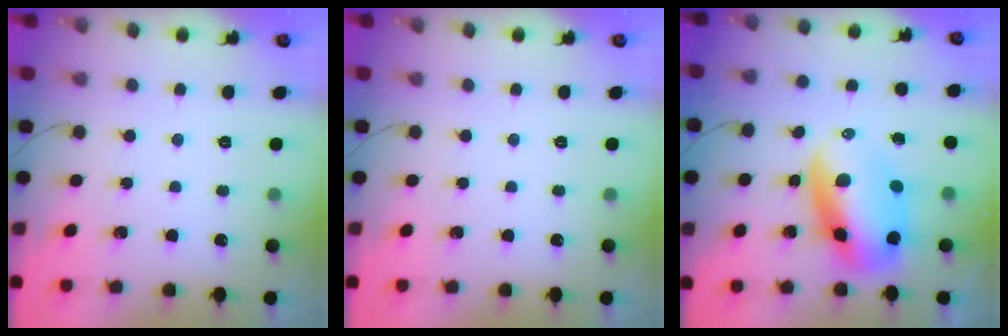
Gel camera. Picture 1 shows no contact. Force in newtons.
{"total": 0.0}
{"total": 11.1, "press": 10.8, "slide": 2.7}